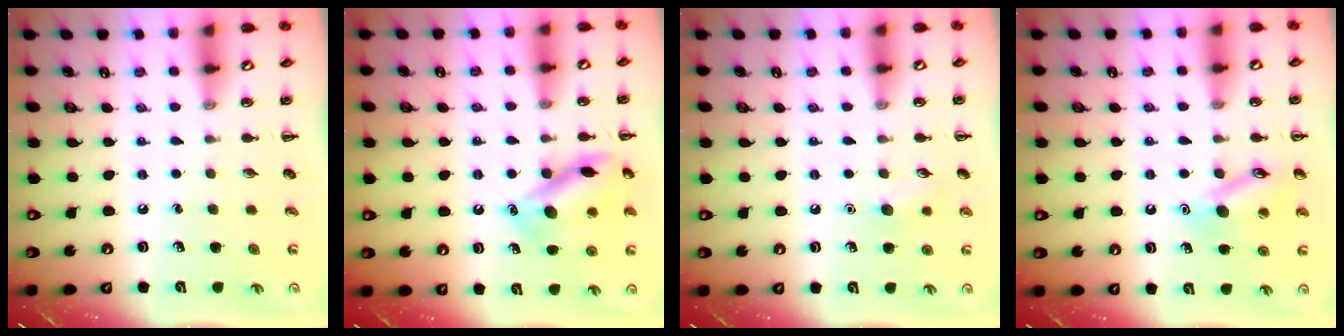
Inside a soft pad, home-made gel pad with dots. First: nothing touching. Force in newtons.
{"total": 13.2, "press": 13.2, "slide": 1.0}
{"total": 6.3, "press": 6.1, "slide": 1.7}
{"total": 11.8, "press": 11.8, "slide": 1.1}